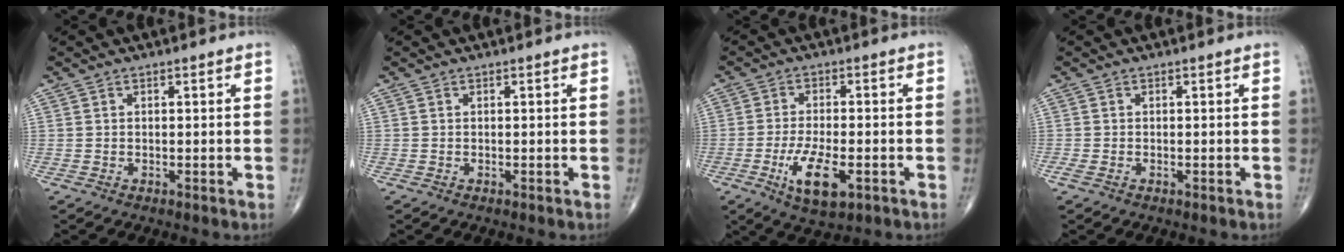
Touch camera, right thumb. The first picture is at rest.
{"total": 0.0}
{"total": 8.9, "force": [-3.4, 3.4, 7.5], "torque": [-0.136, -0.001, -0.053]}
{"total": 1.0, "force": [-0.6, 0.5, 0.7], "torque": [-0.022, -0.003, -0.012]}